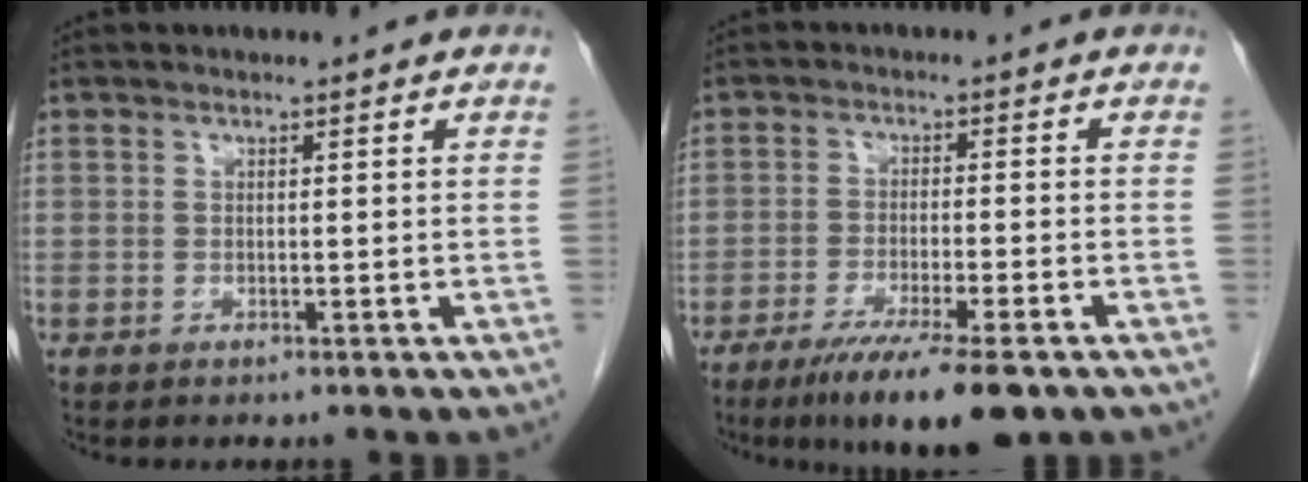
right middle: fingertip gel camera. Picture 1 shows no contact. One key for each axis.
{"total": 10.9, "fx": -7.4, "fy": 1.1, "fz": 7.9, "tx": -0.122, "ty": -0.023, "tz": -0.113}